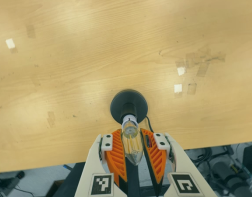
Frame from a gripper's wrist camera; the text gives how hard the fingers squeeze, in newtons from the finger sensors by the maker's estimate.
{"total": 12.5, "left": 12.1, "right": 12.9}